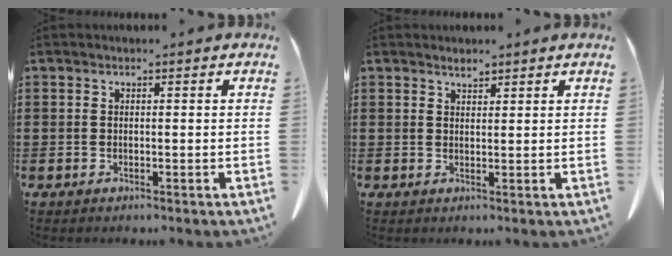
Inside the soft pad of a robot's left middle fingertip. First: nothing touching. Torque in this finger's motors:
{"motor_torque": [0.50, -0.35, 0.12, 0.01]}